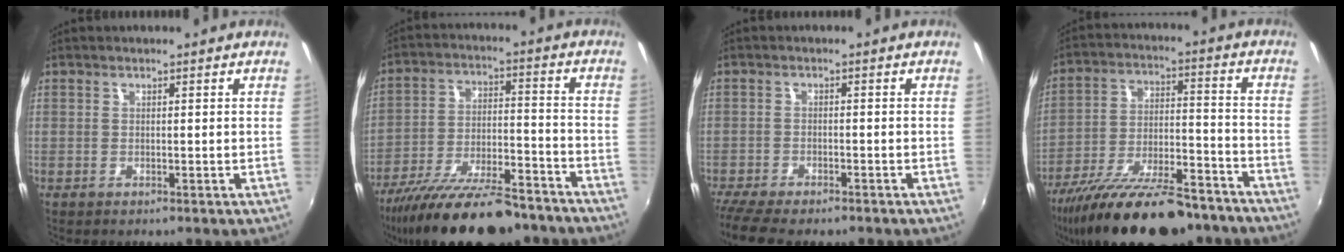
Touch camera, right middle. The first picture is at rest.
{"total": 22.0, "force": [-17.6, 6.3, 11.6], "torque": [-0.212, -0.031, -0.266]}
{"total": 8.5, "force": [-7.3, 1.7, 4.1], "torque": [-0.106, -0.040, -0.125]}
{"total": 24.7, "force": [-19.2, 7.5, 13.5], "torque": [-0.242, -0.033, -0.287]}